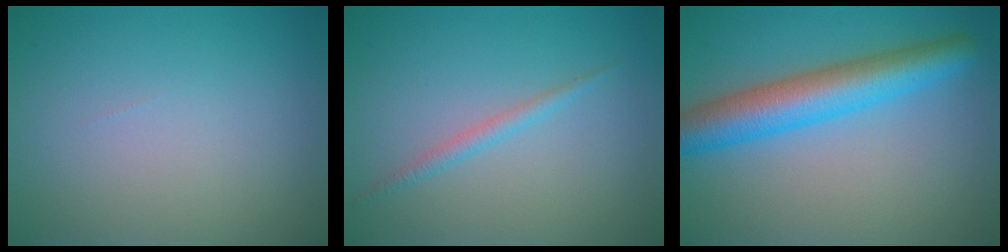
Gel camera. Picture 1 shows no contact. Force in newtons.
{"total": 1.2, "press": 1.2, "slide": 0.1}
{"total": 6.5, "press": 6.5, "slide": 0.3}